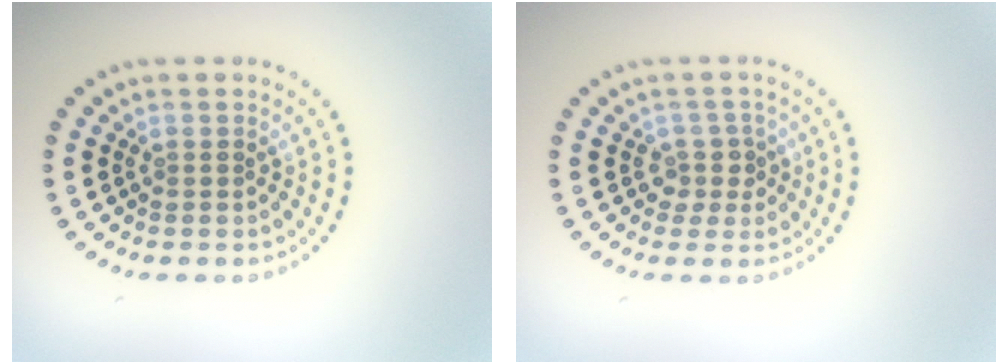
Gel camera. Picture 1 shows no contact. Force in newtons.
{"total": 1.9, "press": 1.5, "slide": 1.2}